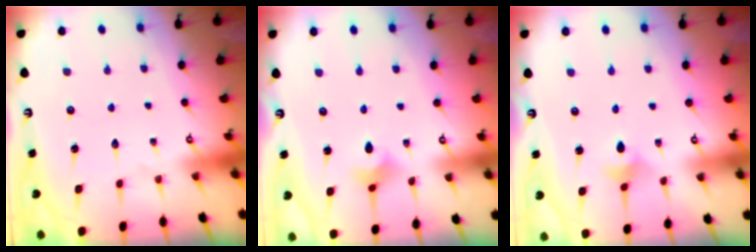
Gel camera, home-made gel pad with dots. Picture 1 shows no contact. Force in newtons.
{"total": 4.2, "press": 4.1, "slide": 0.8}
{"total": 3.1, "press": 3.0, "slide": 0.6}